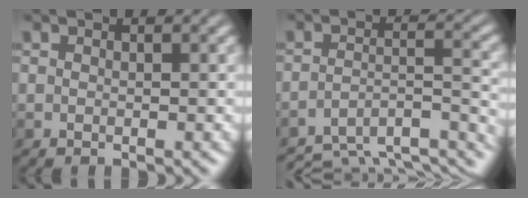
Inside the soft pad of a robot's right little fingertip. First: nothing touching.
{"total": 9.2, "force": [-8.5, 1.9, 3.0], "torque": [-0.045, -0.005, -0.115]}